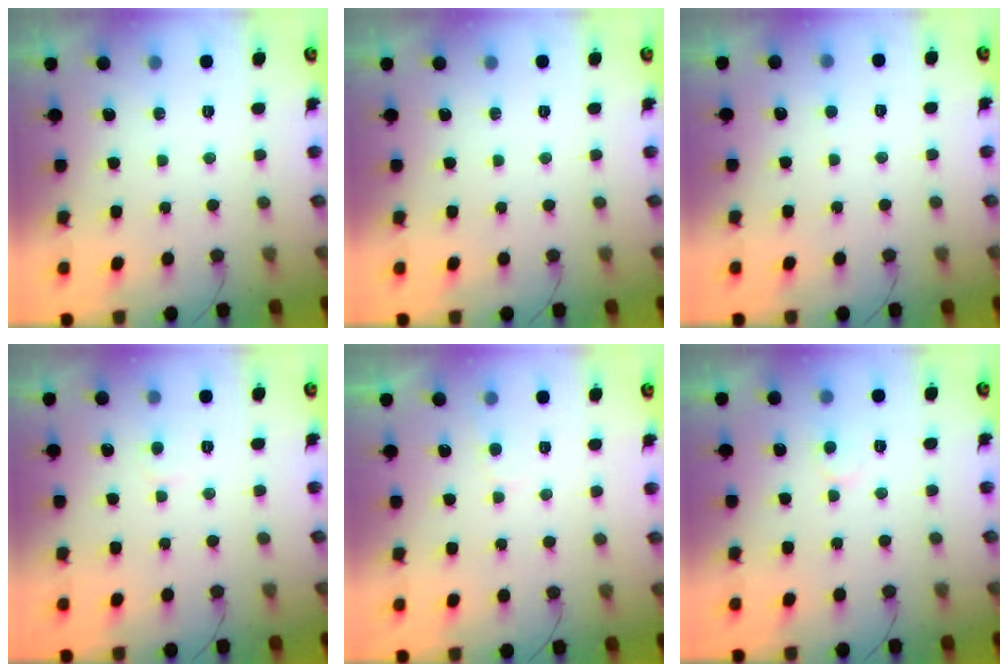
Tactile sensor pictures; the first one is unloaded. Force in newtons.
{"total": 0.0}
{"total": 1.7, "press": 1.7, "slide": 0.1}
{"total": 3.7, "press": 3.7, "slide": 0.4}
{"total": 5.2, "press": 5.2, "slide": 0.4}
{"total": 5.5, "press": 5.4, "slide": 0.4}